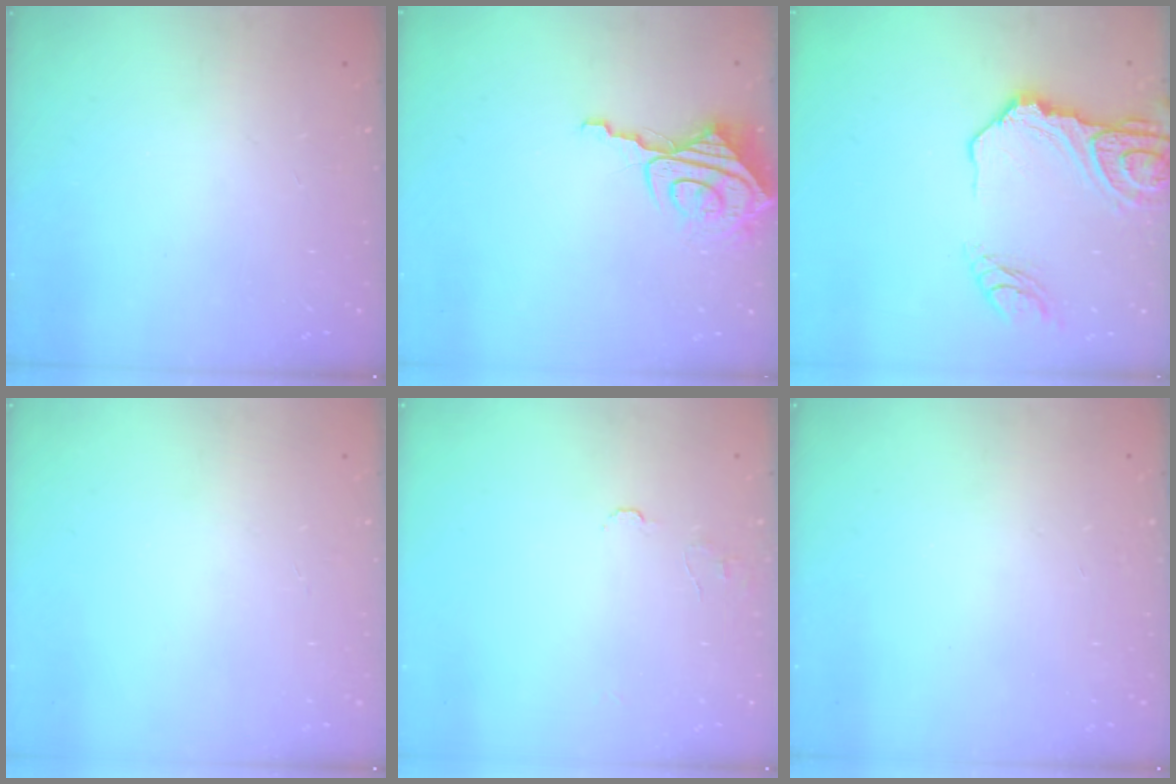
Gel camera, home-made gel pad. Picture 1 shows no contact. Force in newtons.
{"total": 8.8, "press": 8.7, "slide": 0.8}
{"total": 15.1, "press": 15.1, "slide": 1.5}
{"total": 0.0}
{"total": 5.9, "press": 5.9, "slide": 0.6}
{"total": 0.0}